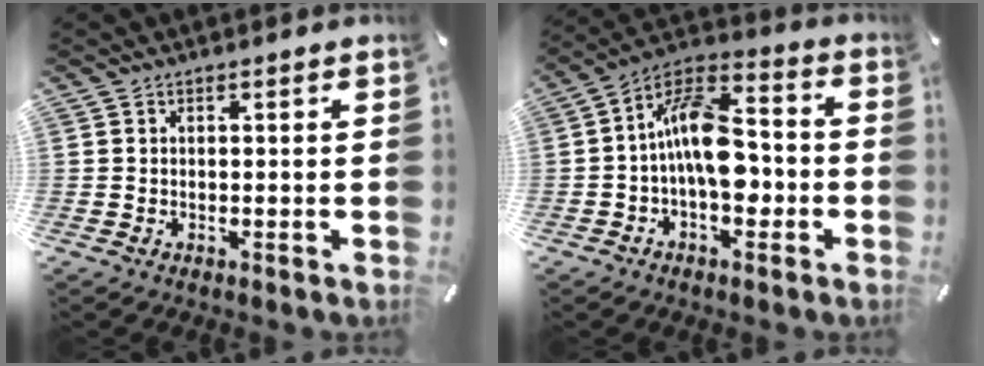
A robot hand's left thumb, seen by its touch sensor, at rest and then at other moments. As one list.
[{"total": 14.6, "force": [-1.8, 8.4, 11.8], "torque": [-0.227, 0.007, -0.032]}]